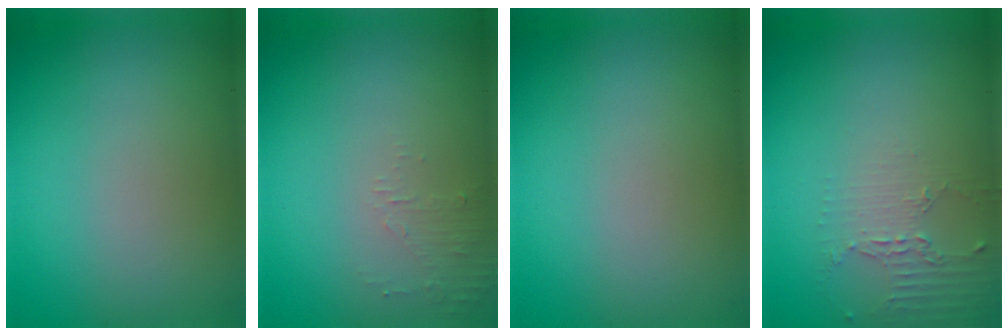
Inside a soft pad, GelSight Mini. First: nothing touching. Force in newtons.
{"total": 1.3, "press": 1.2, "slide": 0.3}
{"total": 0.0}
{"total": 2.0, "press": 1.5, "slide": 1.4}